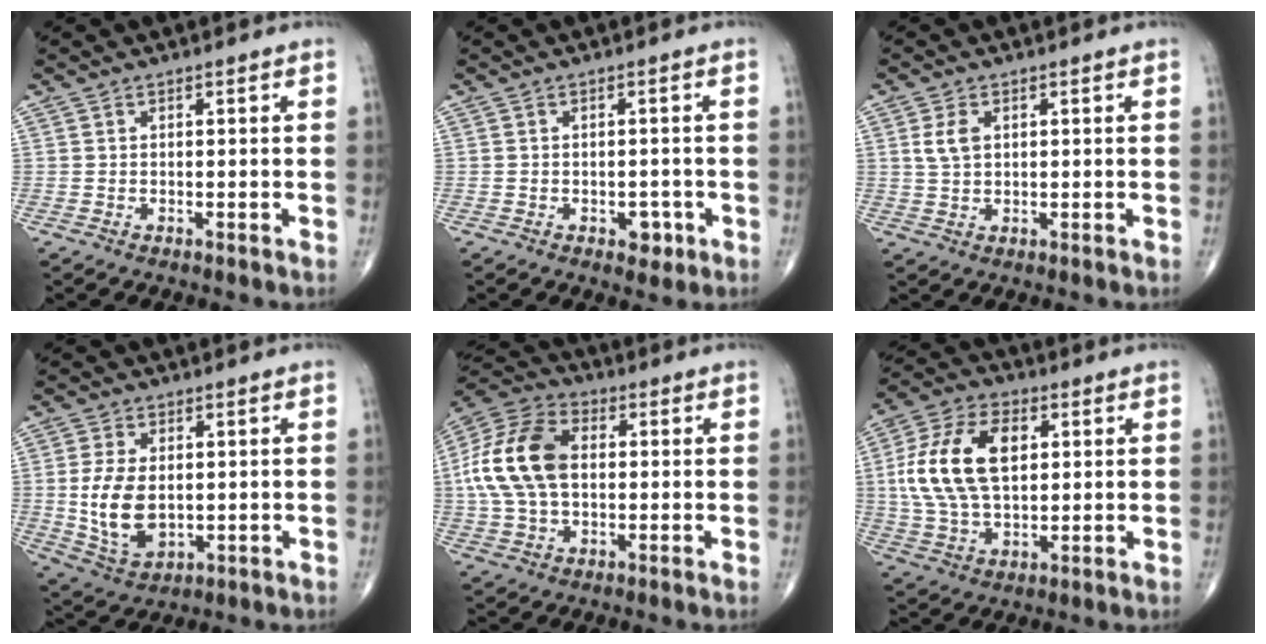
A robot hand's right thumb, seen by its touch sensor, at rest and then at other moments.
{"total": 3.0, "force": [-1.2, 2.0, 1.9], "torque": [-0.008, 0.004, -0.013]}
{"total": 3.6, "force": [1.0, 2.2, 2.6], "torque": [-0.053, 0.000, 0.021]}
{"total": 10.6, "force": [0.1, 6.4, 8.4], "torque": [-0.158, -0.011, 0.015]}
{"total": 16.6, "force": [1.2, 10.6, 12.7], "torque": [-0.253, 0.026, 0.017]}
{"total": 17.4, "force": [3.0, 10.2, 13.7], "torque": [-0.259, 0.008, 0.053]}